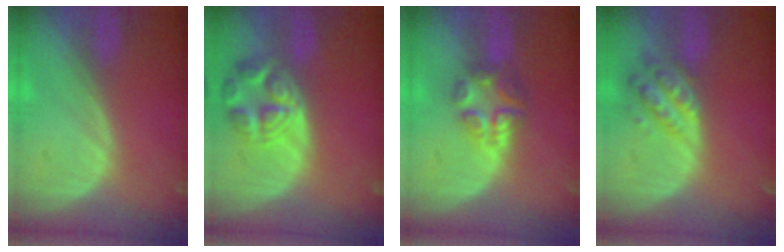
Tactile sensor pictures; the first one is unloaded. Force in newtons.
{"total": 7.9, "press": 7.0, "slide": 3.6}
{"total": 6.1, "press": 5.3, "slide": 3.0}
{"total": 6.2, "press": 5.6, "slide": 2.6}